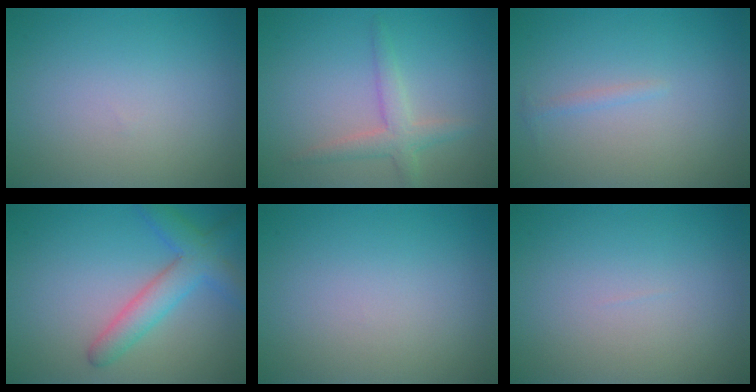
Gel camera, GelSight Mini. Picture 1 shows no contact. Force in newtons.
{"total": 2.5, "press": 2.5, "slide": 0.2}
{"total": 0.6, "press": 0.6, "slide": 0.1}
{"total": 4.2, "press": 4.2, "slide": 0.2}
{"total": 0.0}
{"total": 0.0}